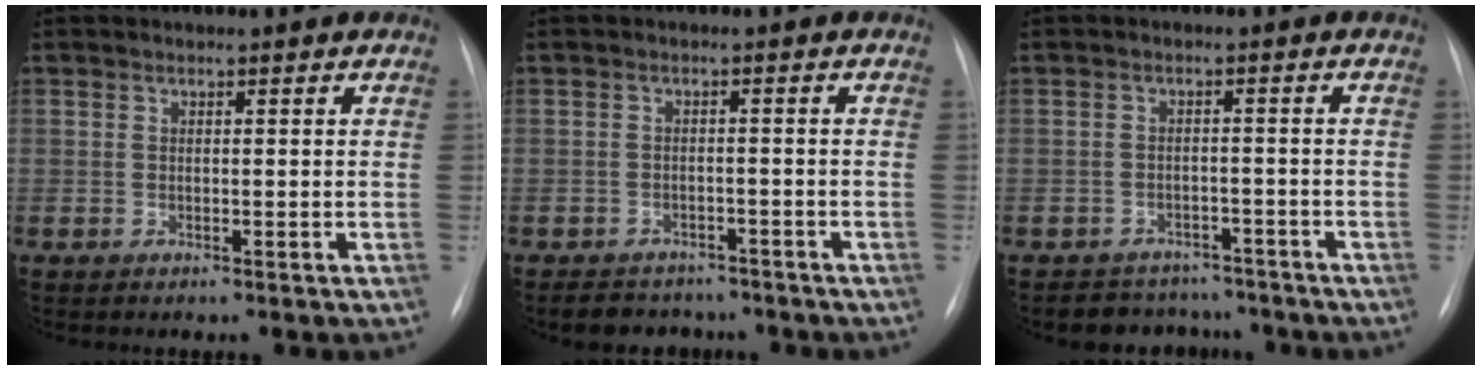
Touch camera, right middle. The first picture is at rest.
{"total": 6.8, "force": [-5.8, 3.4, 1.4], "torque": [-0.014, 0.007, -0.074]}
{"total": 6.6, "force": [-5.7, 3.3, 0.1], "torque": [0.009, 0.017, -0.074]}